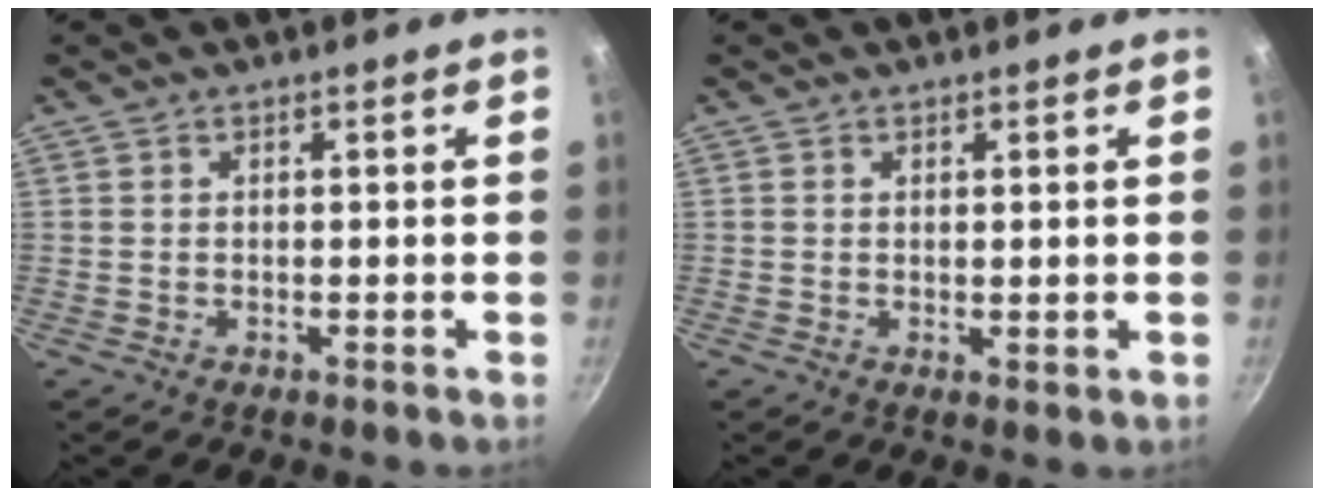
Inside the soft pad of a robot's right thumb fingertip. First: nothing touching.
{"total": 0.9, "force": [0.5, 0.4, 0.7], "torque": [-0.008, -0.009, 0.004]}